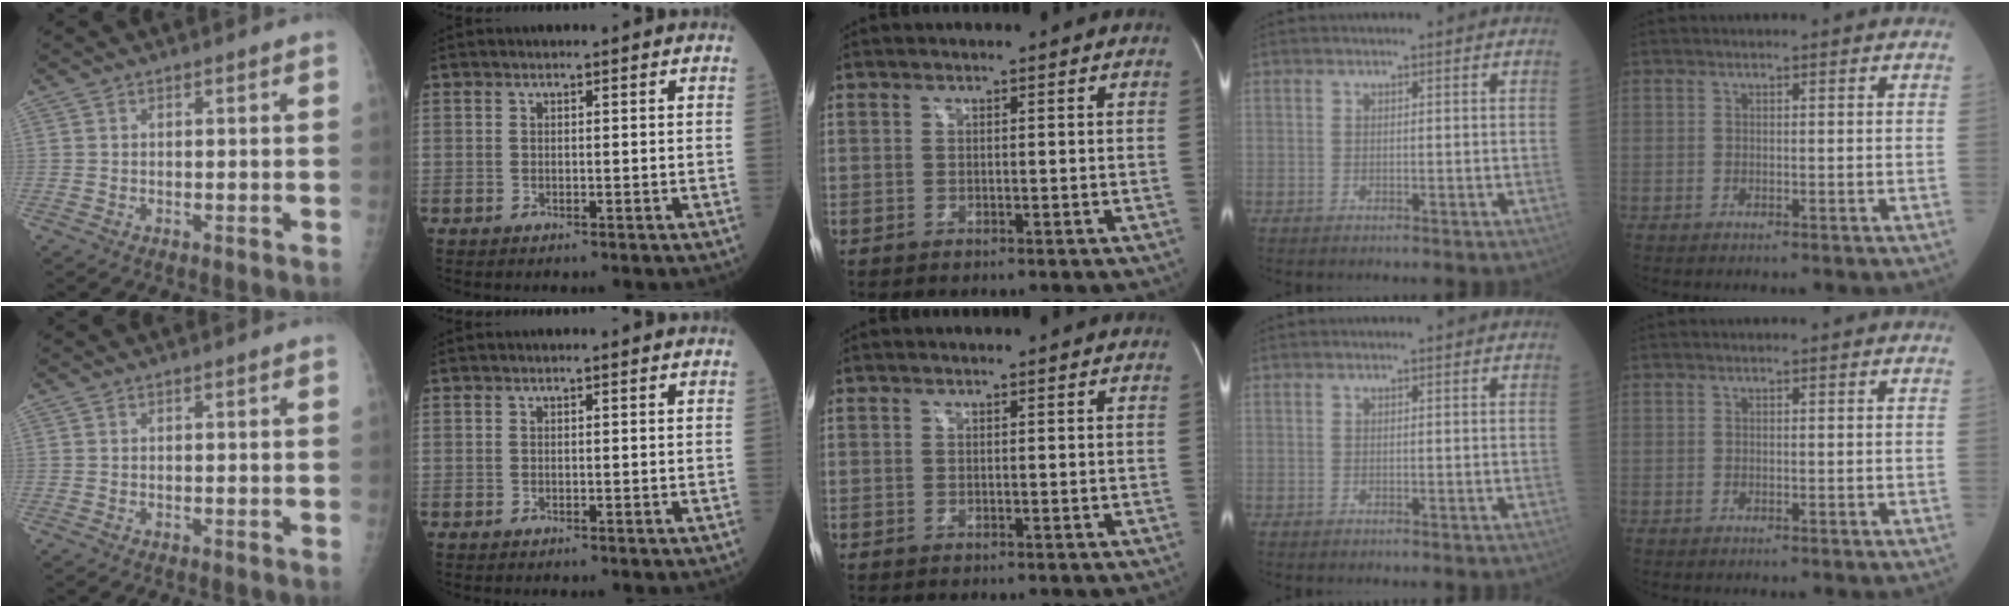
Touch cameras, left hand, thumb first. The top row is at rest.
{}